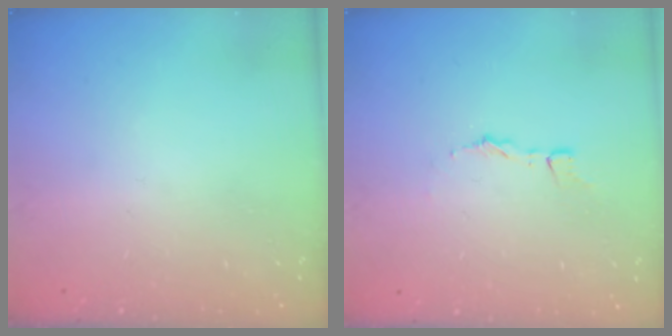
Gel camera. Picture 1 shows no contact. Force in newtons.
{"total": 2.6, "press": 2.6, "slide": 0.2}